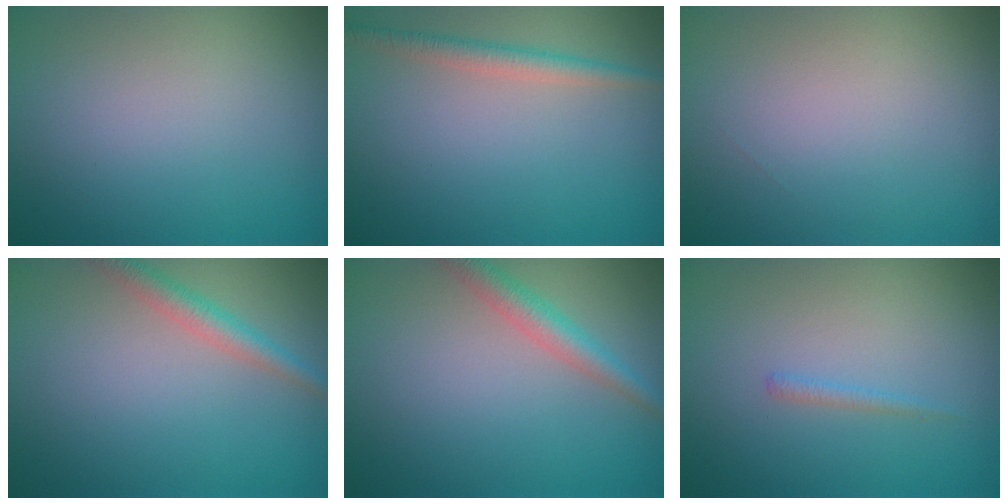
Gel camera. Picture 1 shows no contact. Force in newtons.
{"total": 2.1, "press": 2.1, "slide": 0.1}
{"total": 0.0}
{"total": 2.4, "press": 2.4, "slide": 0.1}
{"total": 2.7, "press": 2.7, "slide": 0.2}
{"total": 0.7, "press": 0.7, "slide": 0.1}